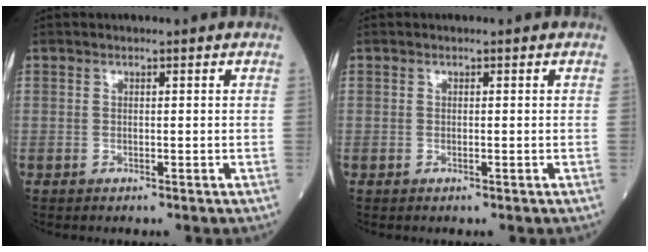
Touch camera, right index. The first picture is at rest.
{"total": 0.0}